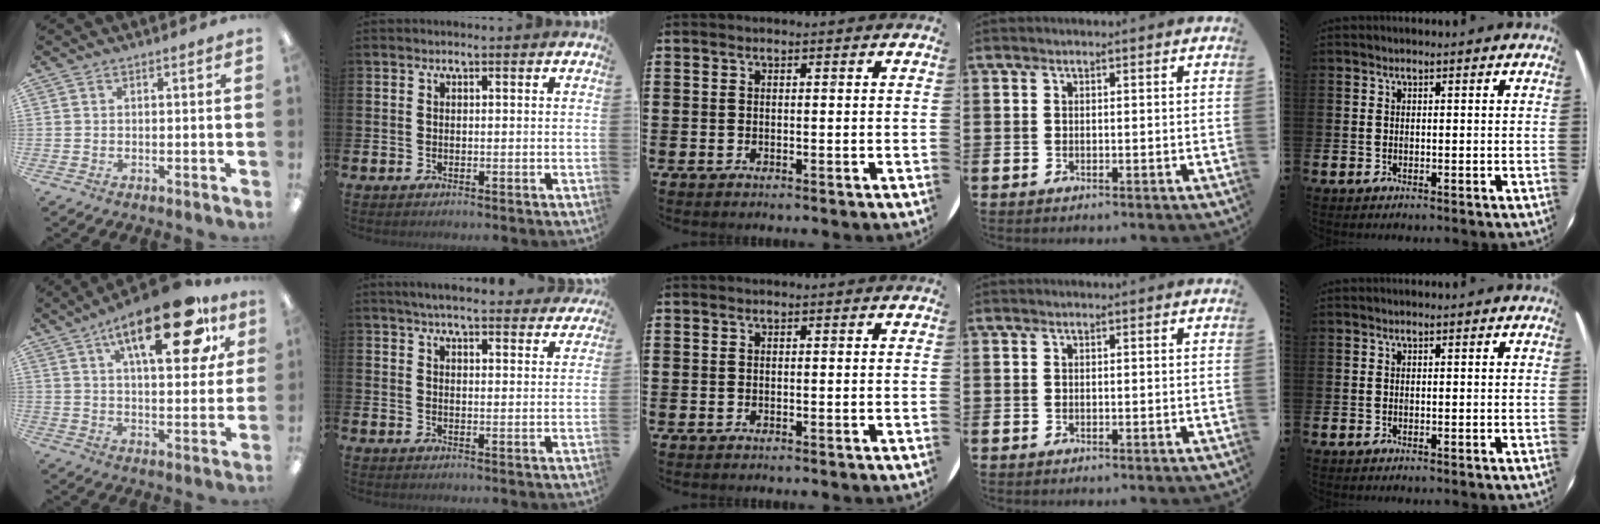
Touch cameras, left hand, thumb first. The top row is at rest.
{"thumb": {"total": 22.7, "force": [11.7, 8.9, 17.3], "torque": [-0.256, -0.042, 0.179]}, "index": {"total": 5.0, "force": [4.8, 0.6, 1.3], "torque": [-0.030, -0.025, 0.084]}}